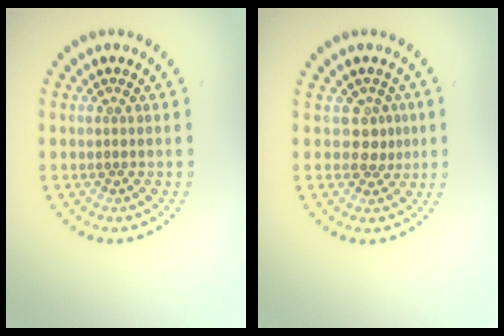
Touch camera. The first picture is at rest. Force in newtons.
{"total": 1.9, "press": 1.4, "slide": 1.3}